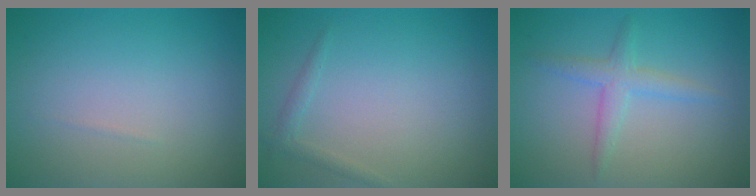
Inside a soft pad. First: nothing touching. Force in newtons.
{"total": 1.1, "press": 1.1, "slide": 0.0}
{"total": 2.2, "press": 2.2, "slide": 0.2}